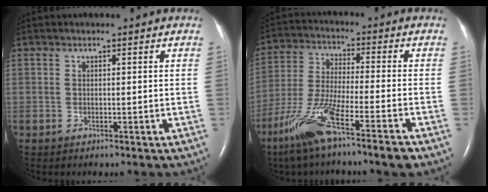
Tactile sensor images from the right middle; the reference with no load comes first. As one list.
[{"total": 12.3, "force": [-7.7, 0.3, 9.5], "torque": [-0.201, -0.028, -0.149]}]